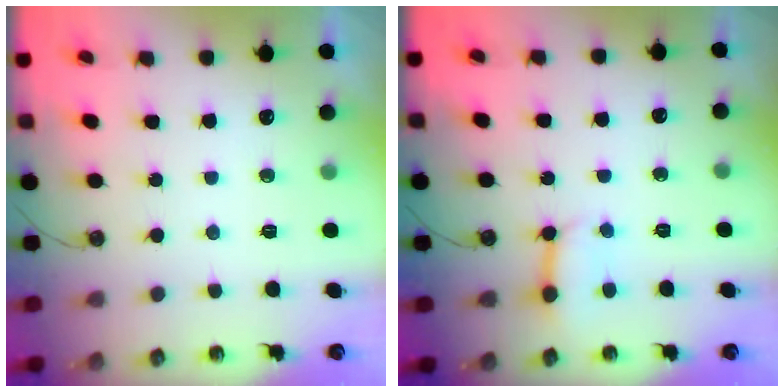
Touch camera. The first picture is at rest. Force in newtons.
{"total": 4.5, "press": 4.5, "slide": 0.6}